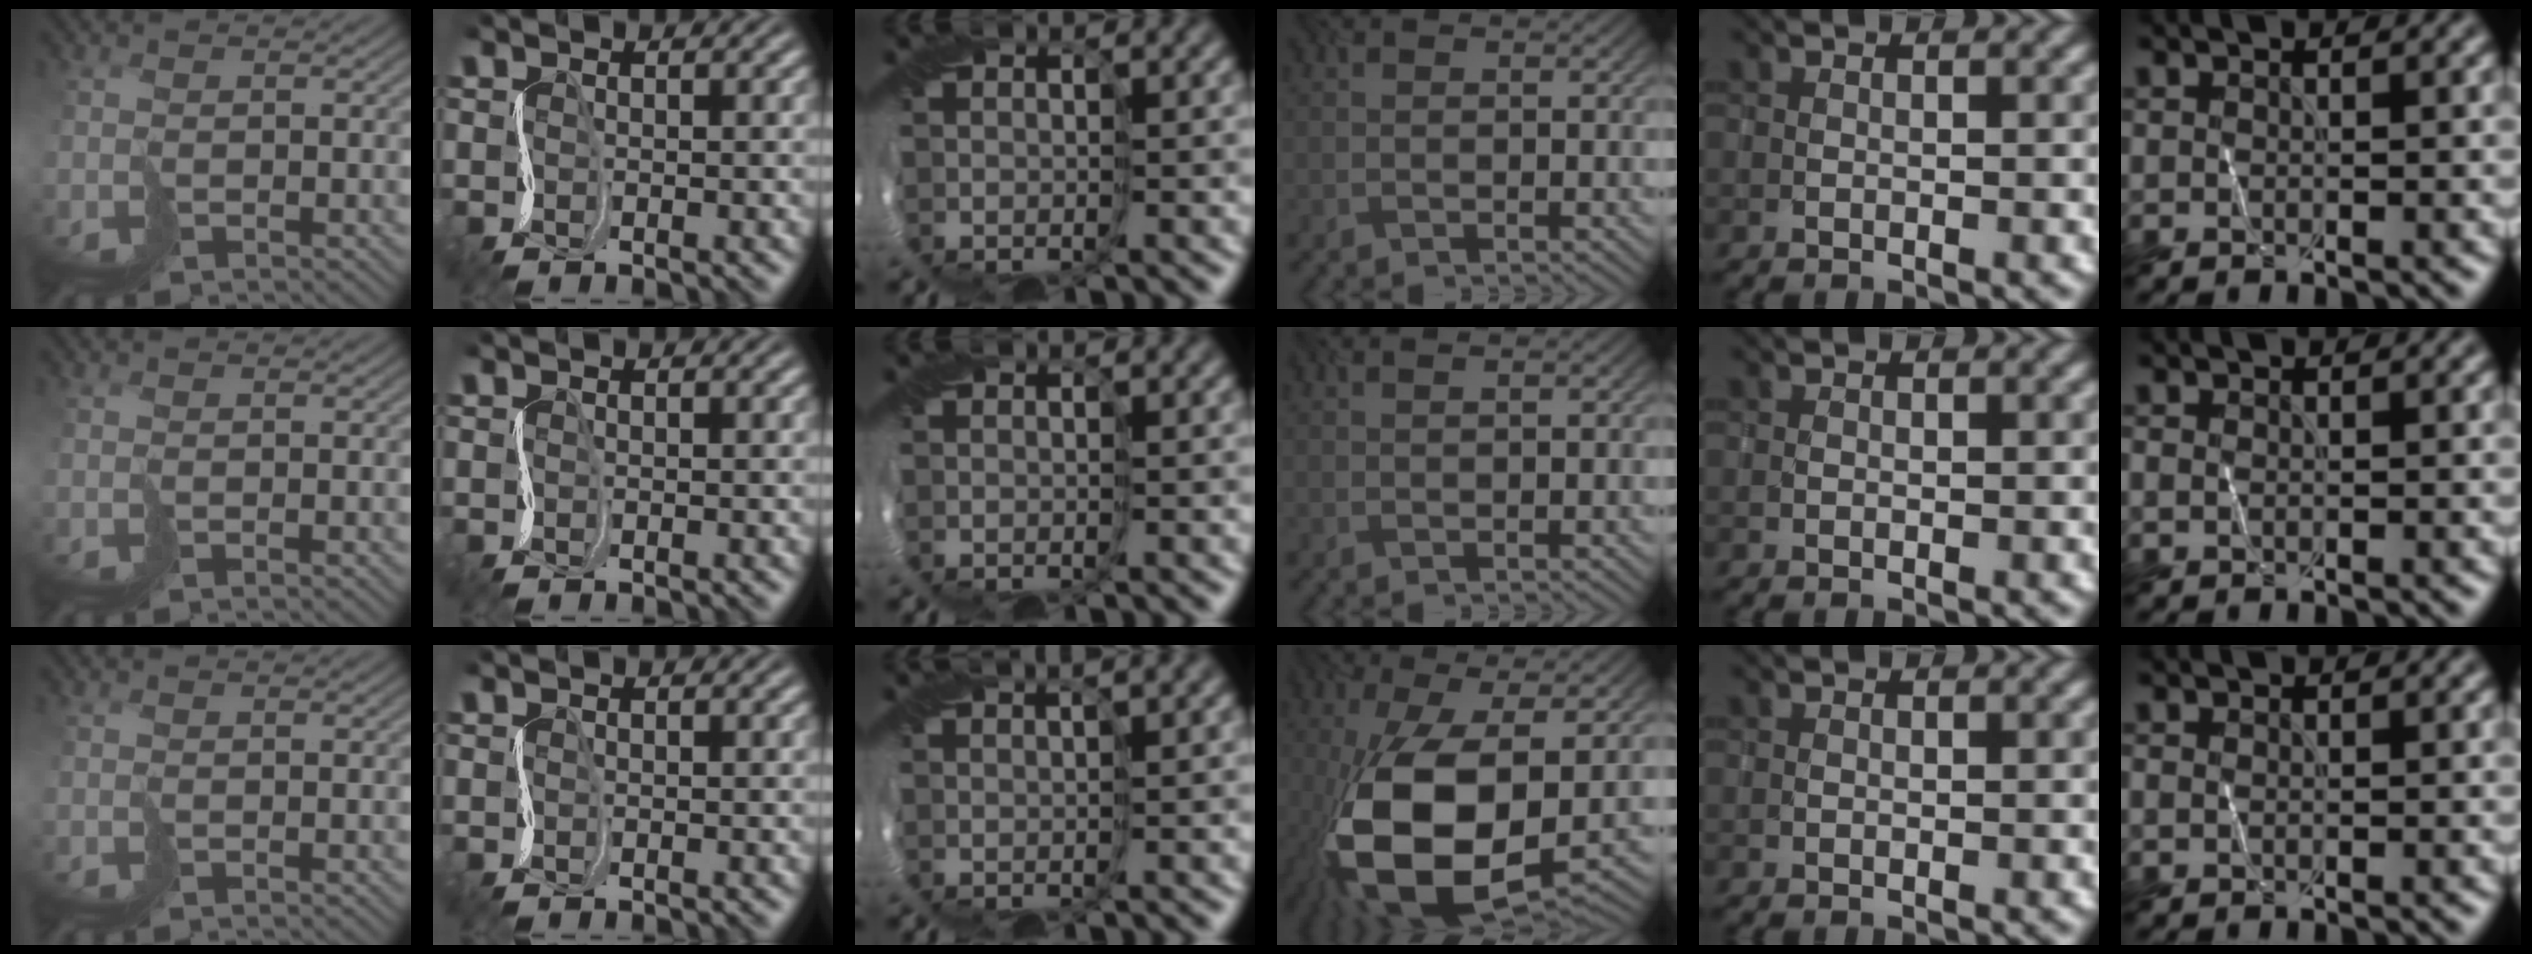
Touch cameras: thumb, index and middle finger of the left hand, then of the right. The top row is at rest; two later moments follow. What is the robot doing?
{"motion": "cut", "object": "receipt paper"}